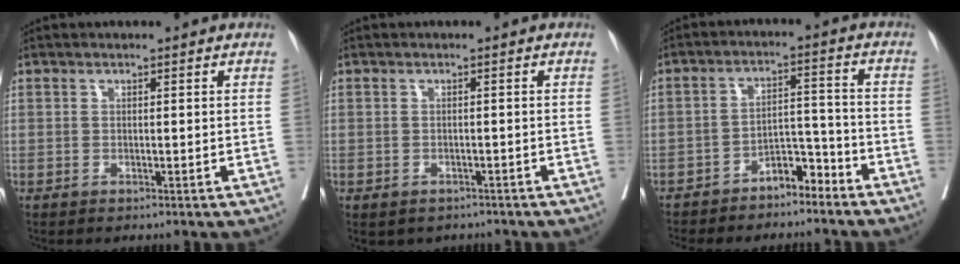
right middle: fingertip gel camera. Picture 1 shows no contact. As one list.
[{"total": 5.2, "force": [-4.1, 2.9, 1.4], "torque": [-0.019, 0.009, -0.048]}, {"total": 5.9, "force": [-4.9, 2.2, 2.4], "torque": [-0.036, 0.019, -0.081]}]